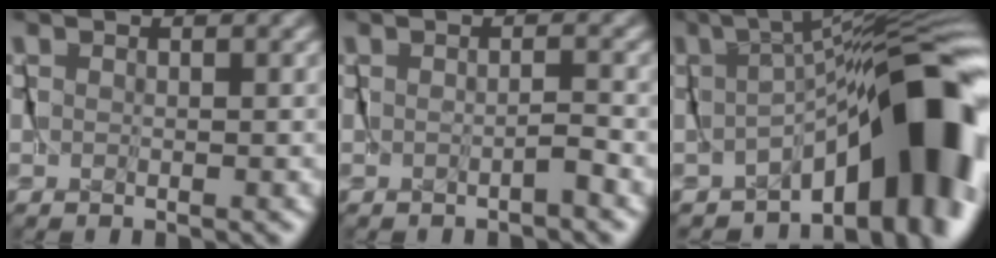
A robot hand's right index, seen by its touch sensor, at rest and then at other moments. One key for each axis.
{"total": 0.7, "fx": -0.7, "fy": -0.2, "fz": -0.3, "tx": 0.010, "ty": 0.008, "tz": -0.016}
{"total": 10.3, "fx": -3.6, "fy": 2.5, "fz": 9.4, "tx": -0.089, "ty": 0.007, "tz": -0.052}